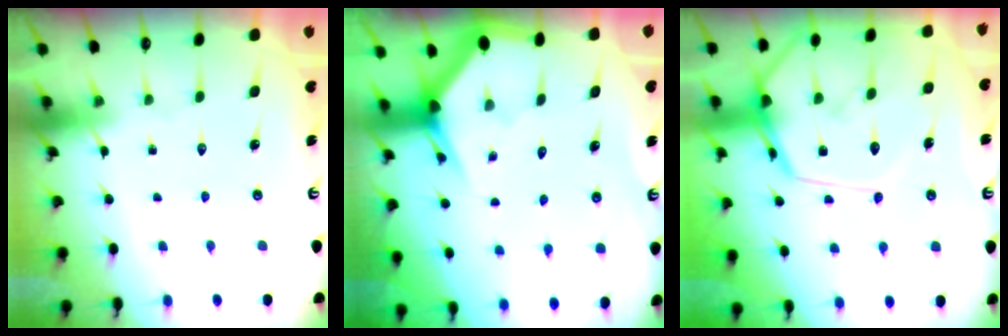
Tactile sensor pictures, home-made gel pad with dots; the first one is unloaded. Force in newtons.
{"total": 2.9, "press": 2.9, "slide": 0.0}
{"total": 18.3, "press": 18.2, "slide": 1.6}